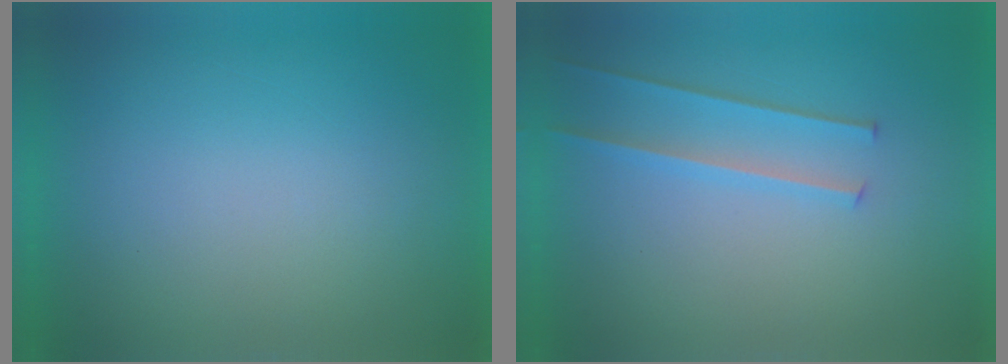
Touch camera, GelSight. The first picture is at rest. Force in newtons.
{"total": 2.2}